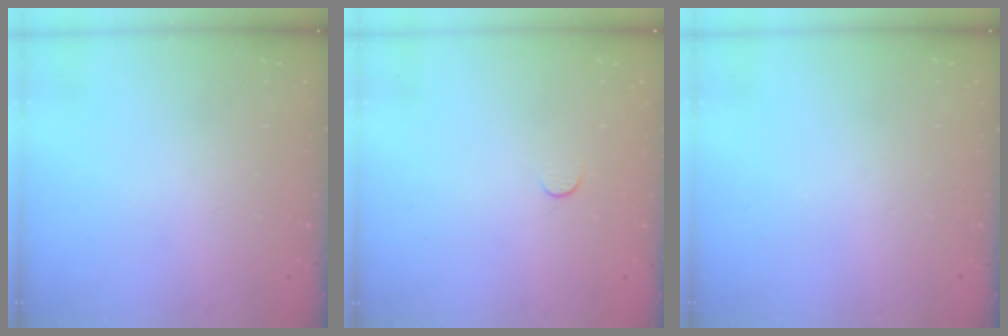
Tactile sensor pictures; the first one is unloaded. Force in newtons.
{"total": 3.1, "press": 3.1, "slide": 0.4}
{"total": 0.0}